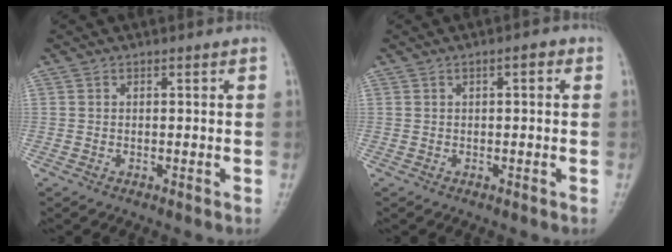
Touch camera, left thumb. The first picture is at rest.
{"total": 1.9, "force": [0.6, 0.7, 1.6], "torque": [-0.021, 0.003, 0.005]}